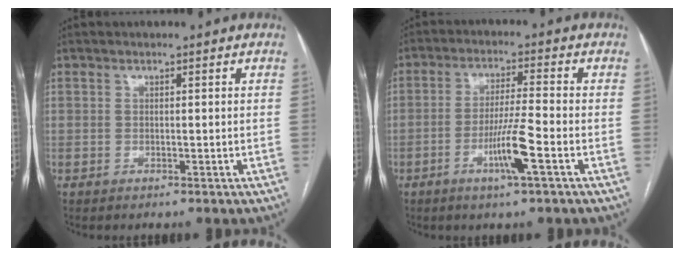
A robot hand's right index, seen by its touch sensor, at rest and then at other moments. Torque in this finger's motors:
{"motor_torque": [1.13, -0.36, 0.45, 0.10]}